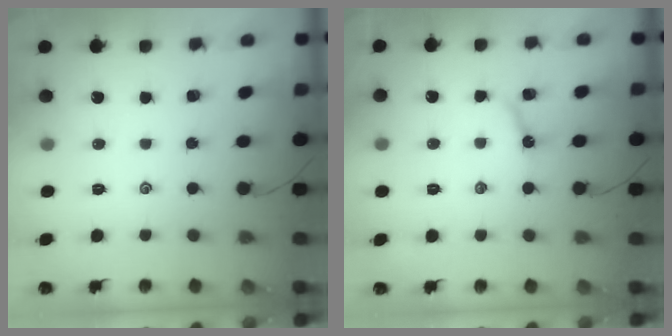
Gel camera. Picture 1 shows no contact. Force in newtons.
{"total": 6.2, "press": 6.2, "slide": 0.2}